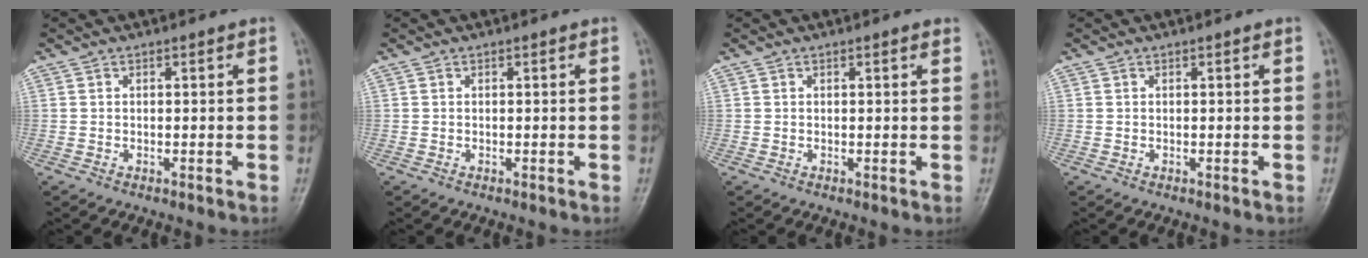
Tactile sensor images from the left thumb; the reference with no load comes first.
{"total": 0.0}
{"total": 0.8, "force": [0.5, 0.1, 0.5], "torque": [-0.006, 0.000, 0.004]}
{"total": 0.0}